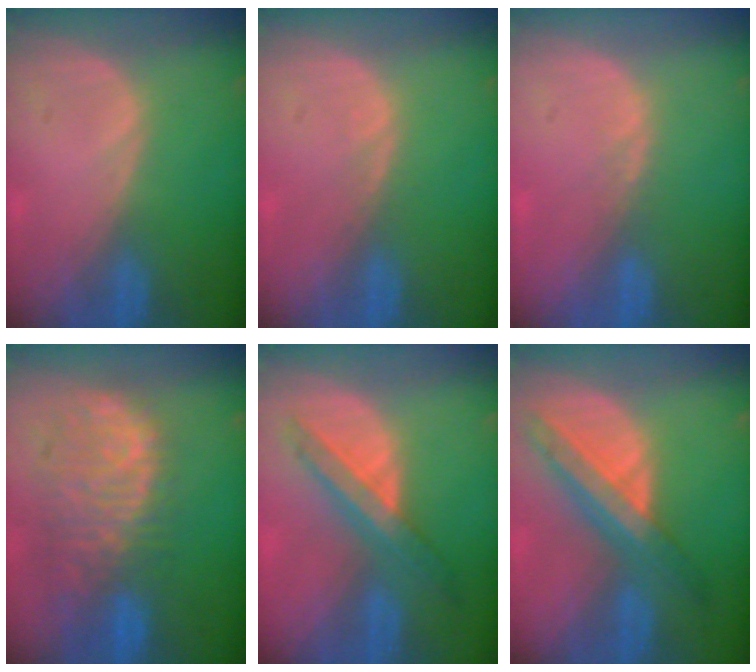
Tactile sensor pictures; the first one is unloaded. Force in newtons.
{"total": 0.5, "press": 0.5, "slide": 0.1}
{"total": 0.8, "press": 0.8, "slide": 0.3}
{"total": 11.1, "press": 9.6, "slide": 5.6}
{"total": 6.9, "press": 6.3, "slide": 2.9}
{"total": 8.7, "press": 7.4, "slide": 4.5}